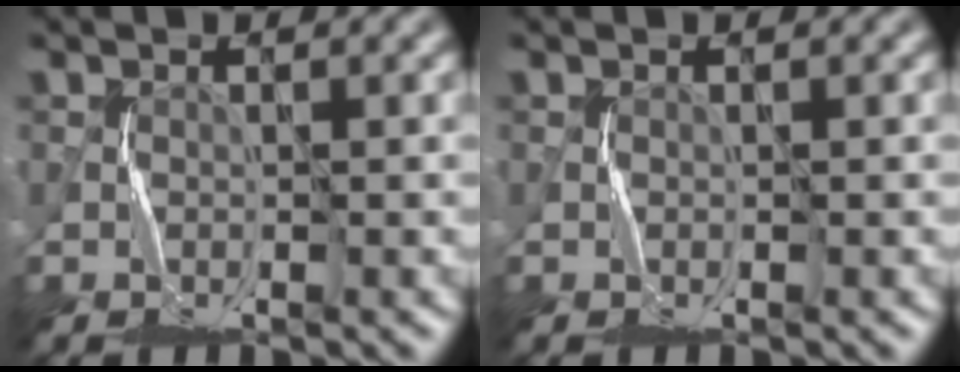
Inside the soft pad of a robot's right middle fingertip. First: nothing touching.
{"total": 0.0}